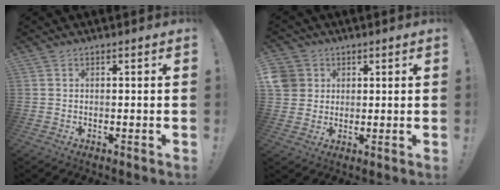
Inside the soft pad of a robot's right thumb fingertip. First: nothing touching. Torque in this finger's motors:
{"motor_torque": [-0.14, 0.26, 0.27, -0.04, 0.00]}